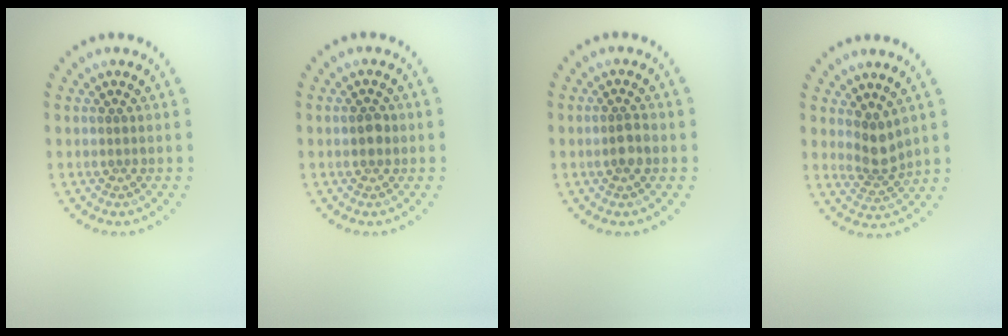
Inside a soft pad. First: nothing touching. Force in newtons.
{"total": 1.4, "press": 1.4, "slide": 0.1}
{"total": 1.7, "press": 1.6, "slide": 0.5}
{"total": 2.4, "press": 1.8, "slide": 1.6}